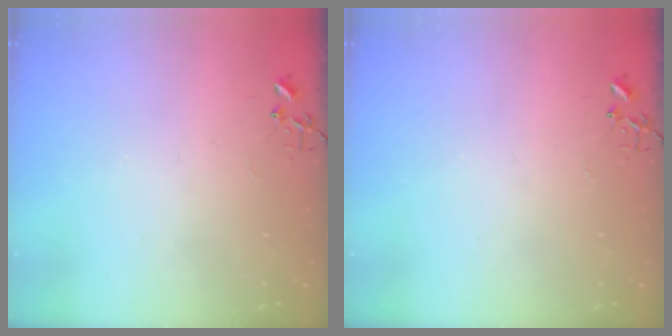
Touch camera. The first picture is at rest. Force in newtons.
{"total": 0.0}